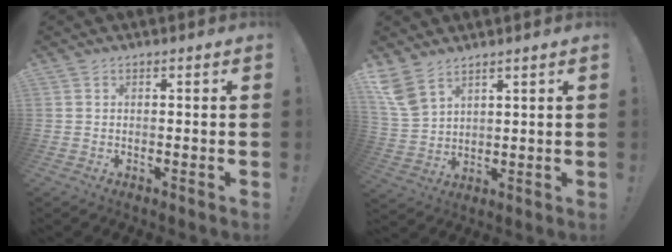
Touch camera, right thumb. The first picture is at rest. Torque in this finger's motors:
{"motor_torque": [-0.01, 0.15, 0.24, 0.39, 0.01]}